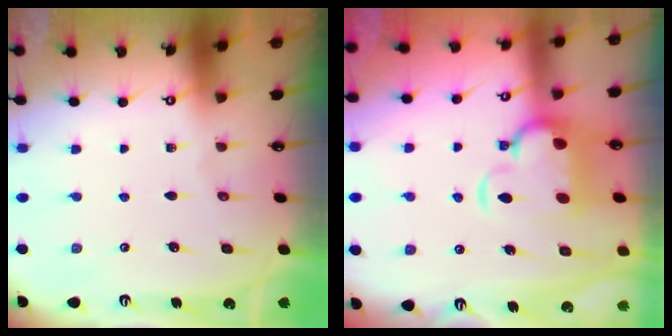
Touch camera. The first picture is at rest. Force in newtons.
{"total": 6.0, "press": 5.7, "slide": 1.6}